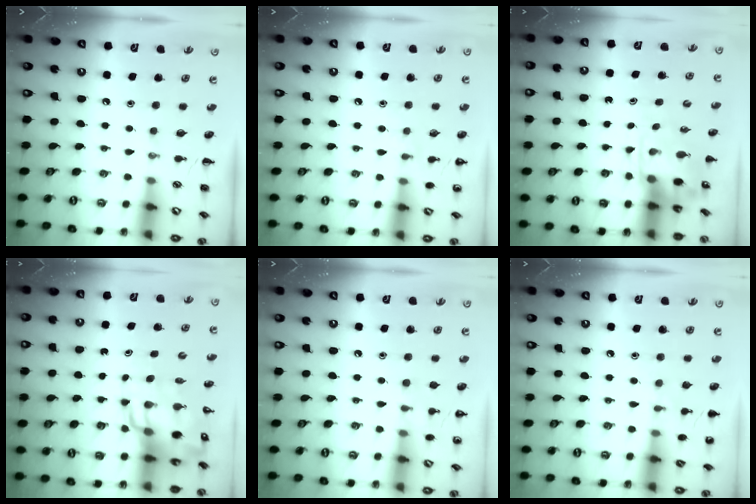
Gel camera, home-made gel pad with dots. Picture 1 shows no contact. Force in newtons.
{"total": 5.4, "press": 5.1, "slide": 1.9}
{"total": 3.7, "press": 3.7, "slide": 0.6}
{"total": 13.2, "press": 12.7, "slide": 3.7}
{"total": 7.5, "press": 7.2, "slide": 2.0}
{"total": 6.7, "press": 6.4, "slide": 1.9}